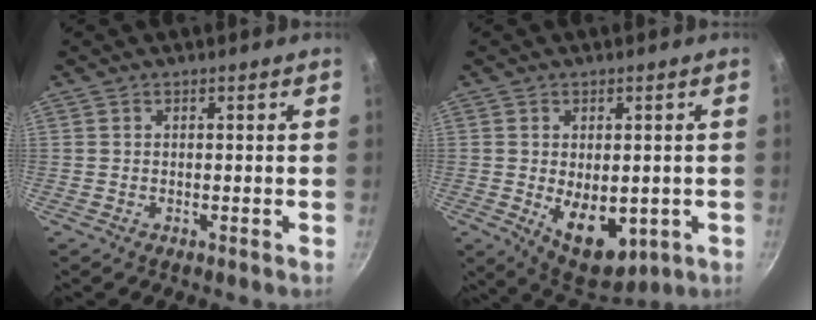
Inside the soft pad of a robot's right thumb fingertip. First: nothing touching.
{"total": 11.2, "force": [-1.9, 6.7, 8.8], "torque": [-0.099, -0.013, -0.008]}